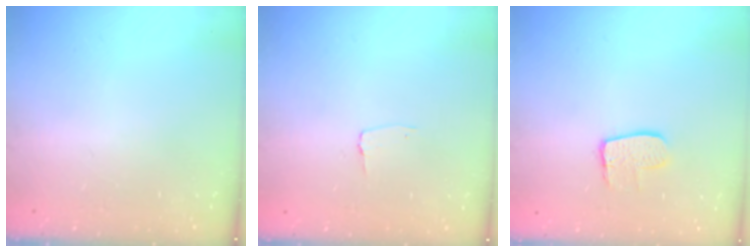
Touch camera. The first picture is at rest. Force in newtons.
{"total": 2.7, "press": 2.7, "slide": 0.3}
{"total": 8.0, "press": 8.0, "slide": 0.5}